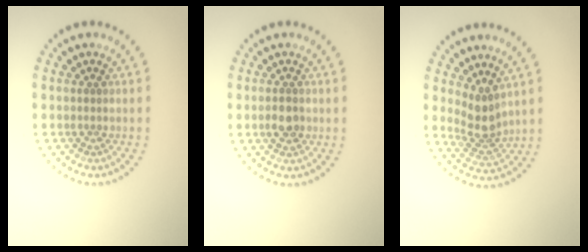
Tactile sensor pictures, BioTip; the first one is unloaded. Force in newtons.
{"total": 2.0, "press": 2.0, "slide": 0.3}
{"total": 2.8, "press": 2.1, "slide": 1.9}